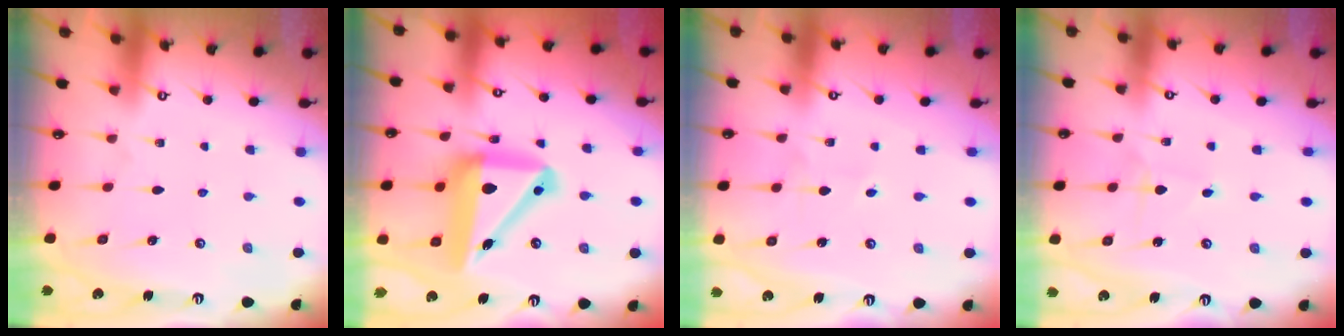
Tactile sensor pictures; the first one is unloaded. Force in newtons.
{"total": 18.6, "press": 18.3, "slide": 2.8}
{"total": 1.5, "press": 1.5, "slide": 0.1}
{"total": 1.6, "press": 1.6, "slide": 0.0}